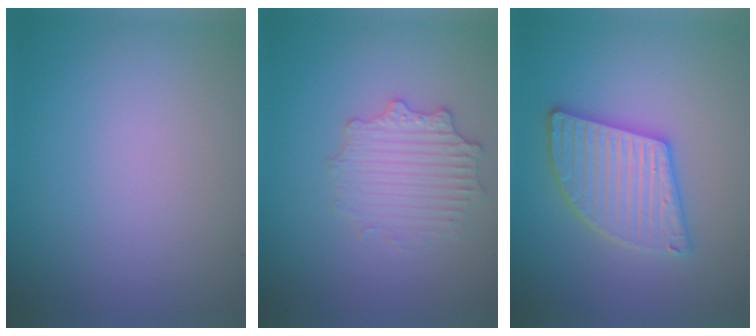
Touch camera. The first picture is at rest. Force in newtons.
{"total": 2.7, "press": 2.6, "slide": 0.5}
{"total": 5.5, "press": 5.5, "slide": 0.7}